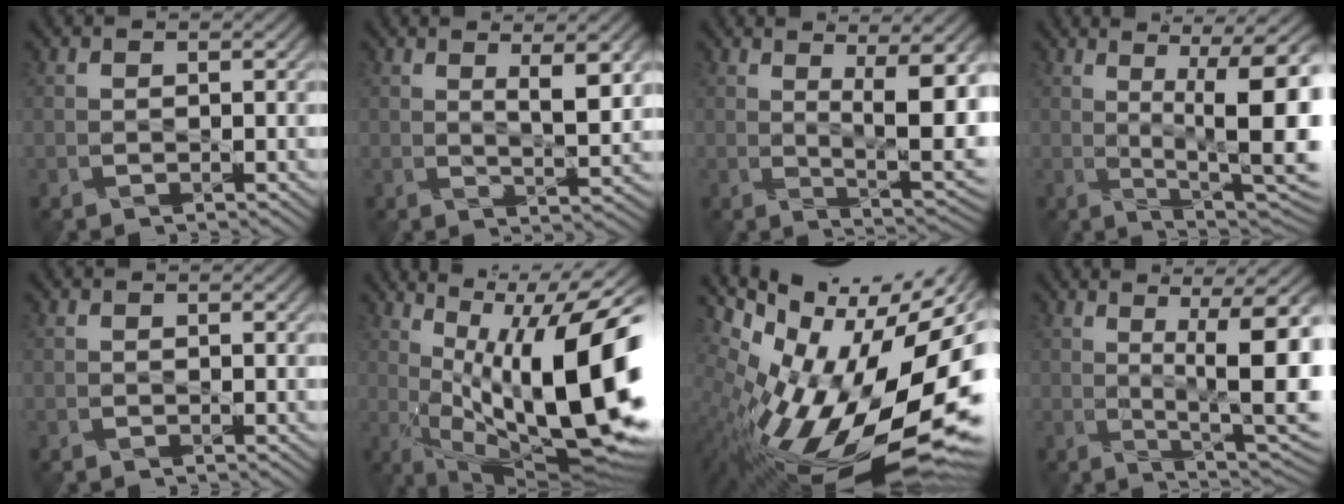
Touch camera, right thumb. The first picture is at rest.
{"total": 4.3, "force": [2.2, 0.9, 3.6], "torque": [-0.064, -0.007, 0.048]}
{"total": 8.6, "force": [2.2, 2.7, 7.9], "torque": [-0.114, -0.001, 0.045]}
{"total": 12.0, "force": [1.4, 3.3, 11.4], "torque": [-0.143, 0.012, 0.024]}
{"total": 0.0}
{"total": 18.6, "force": [1.0, 6.4, 17.4], "torque": [-0.258, 0.008, 0.023]}
{"total": 18.8, "force": [-1.8, 9.1, 16.3], "torque": [-0.241, -0.025, -0.019]}
{"total": 10.0, "force": [1.5, 2.3, 9.6], "torque": [-0.130, 0.011, 0.032]}